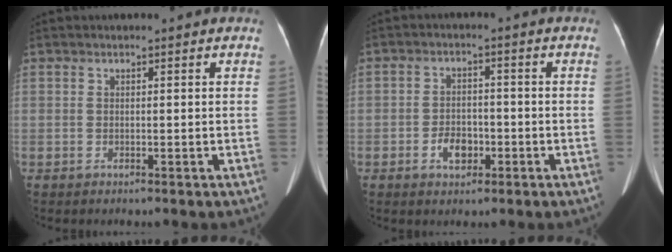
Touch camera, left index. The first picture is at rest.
{"total": 4.1, "force": [-1.8, 2.6, 2.6], "torque": [-0.048, 0.008, -0.029]}